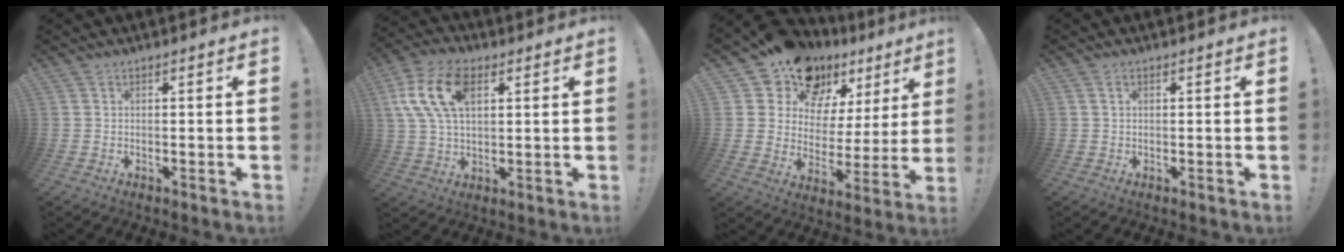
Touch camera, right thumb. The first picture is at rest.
{"total": 14.9, "force": [4.9, 8.8, 11.0], "torque": [-0.220, -0.001, 0.090]}
{"total": 16.1, "force": [12.7, 8.5, 5.0], "torque": [-0.083, -0.095, 0.235]}
{"total": 1.0, "force": [0.4, 0.5, 0.7], "torque": [-0.010, -0.001, 0.006]}